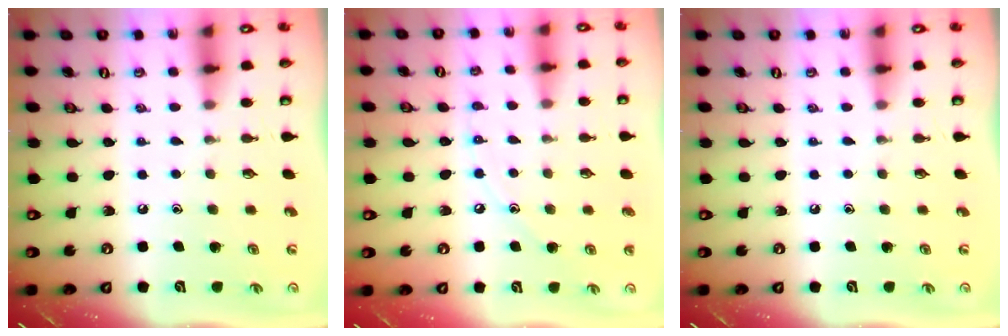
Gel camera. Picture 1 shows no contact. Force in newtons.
{"total": 5.8, "press": 5.8, "slide": 0.3}
{"total": 0.0}